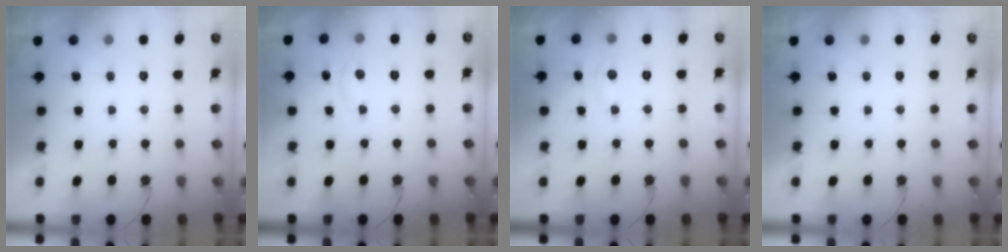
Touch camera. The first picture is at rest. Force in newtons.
{"total": 3.0, "press": 3.0, "slide": 0.3}
{"total": 4.2, "press": 4.1, "slide": 0.6}
{"total": 0.0}